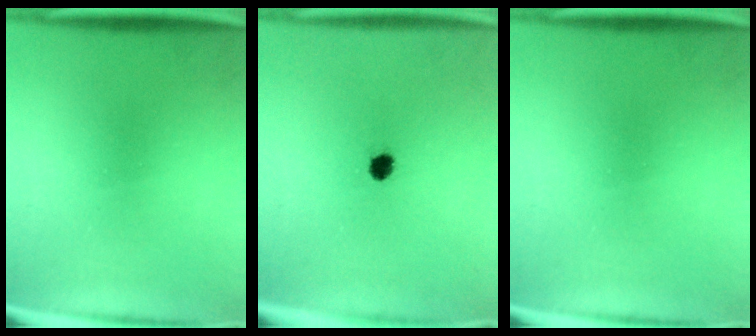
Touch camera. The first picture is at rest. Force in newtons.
{"total": 2.4}
{"total": 0.0}